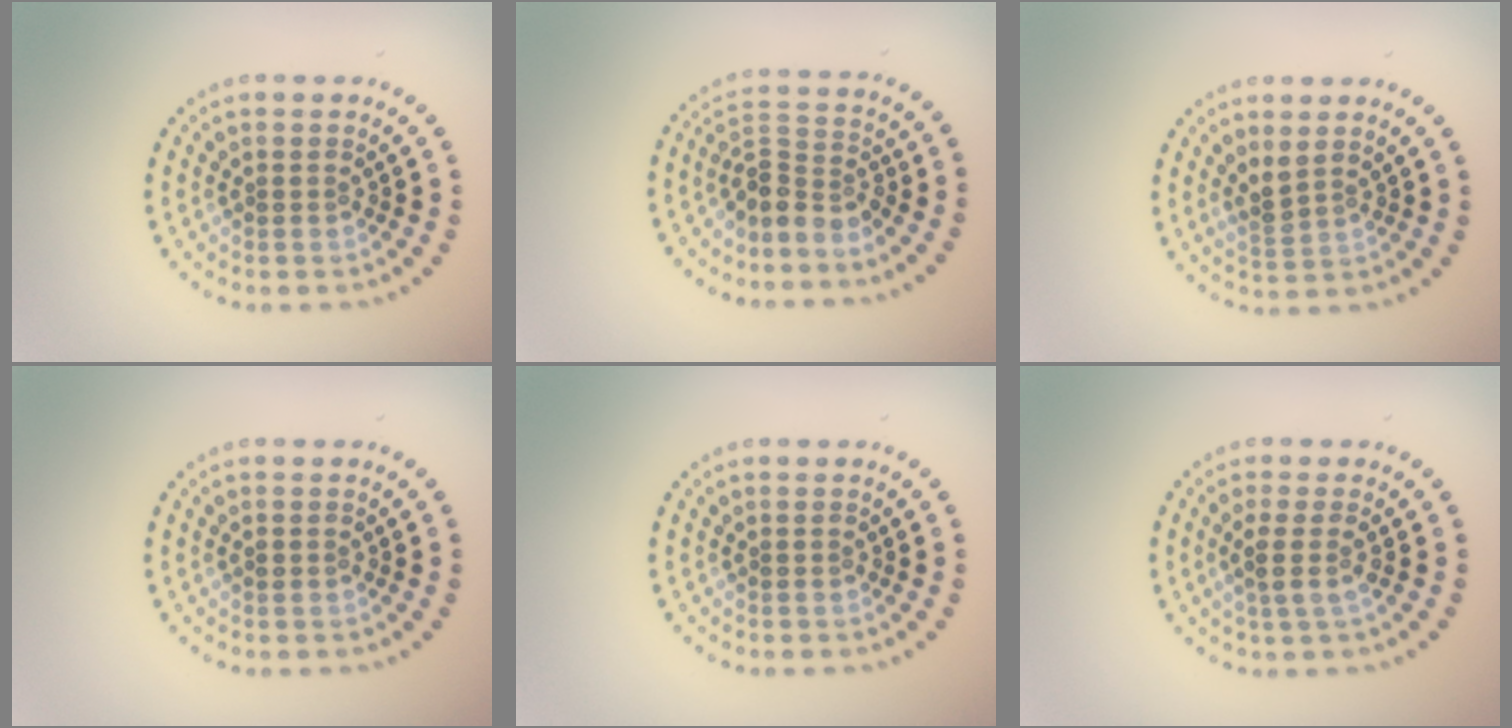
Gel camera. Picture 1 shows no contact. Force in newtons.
{"total": 3.1, "press": 2.2, "slide": 2.2}
{"total": 1.5, "press": 1.2, "slide": 0.9}
{"total": 0.6, "press": 0.6, "slide": 0.1}
{"total": 0.0}
{"total": 2.0, "press": 1.6, "slide": 1.2}